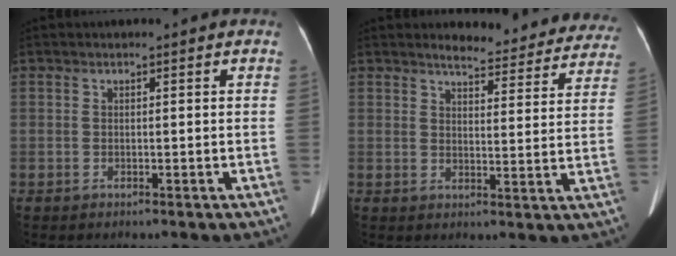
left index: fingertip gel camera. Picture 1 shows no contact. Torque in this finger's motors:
{"motor_torque": [0.36, -0.34, 0.00, 0.01]}